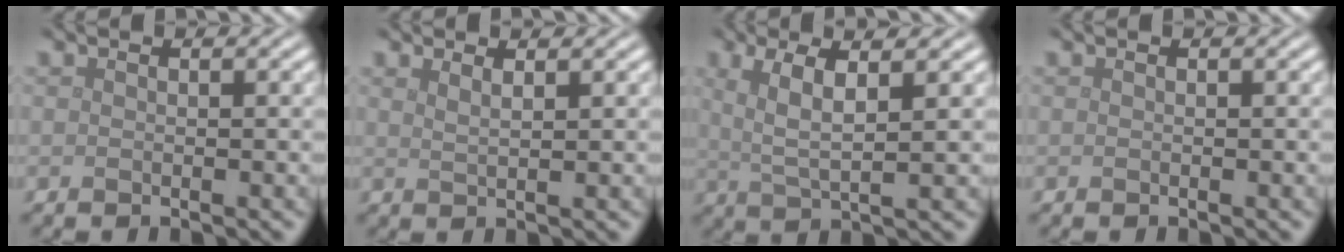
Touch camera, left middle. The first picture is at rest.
{"total": 1.5, "force": [1.1, 0.5, 0.9], "torque": [-0.009, 0.002, 0.011]}
{"total": 4.3, "force": [1.5, 1.0, 4.0], "torque": [-0.080, 0.000, 0.031]}
{"total": 0.0}